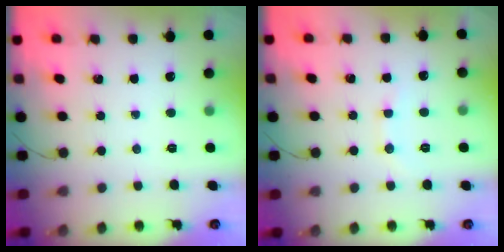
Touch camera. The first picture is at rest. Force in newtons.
{"total": 5.9, "press": 5.8, "slide": 1.2}